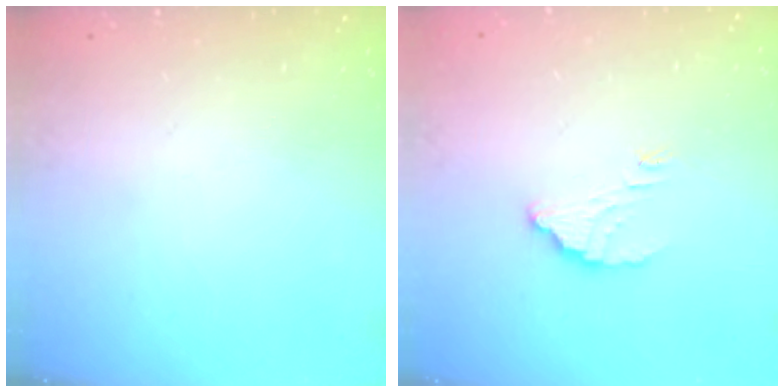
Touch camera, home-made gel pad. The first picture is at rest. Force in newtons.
{"total": 3.7, "press": 3.7, "slide": 0.2}